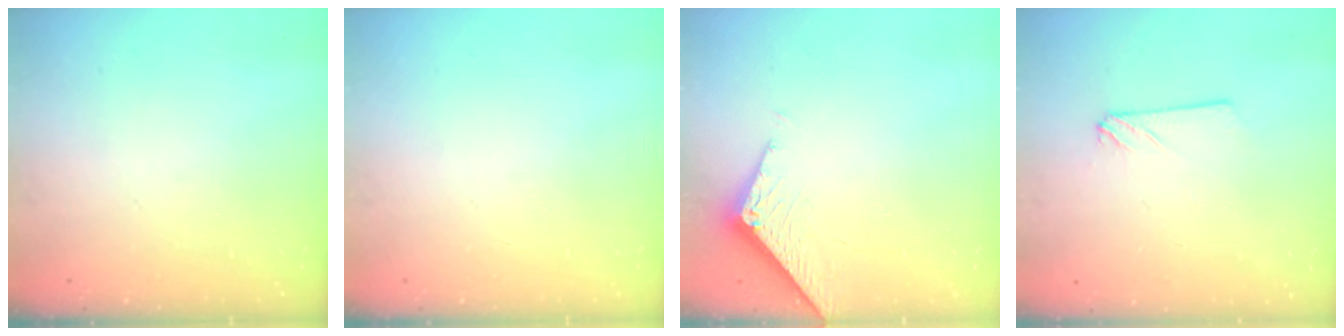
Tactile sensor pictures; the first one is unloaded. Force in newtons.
{"total": 0.0}
{"total": 4.0, "press": 4.0, "slide": 0.1}
{"total": 2.4, "press": 2.4, "slide": 0.2}